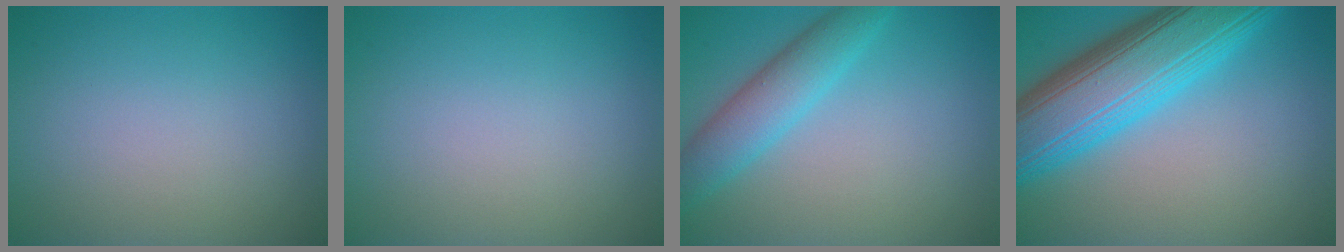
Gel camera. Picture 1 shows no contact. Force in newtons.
{"total": 0.0}
{"total": 4.3, "press": 4.3, "slide": 0.1}
{"total": 11.5, "press": 11.5, "slide": 0.4}